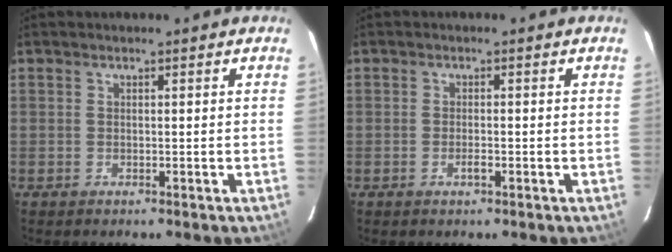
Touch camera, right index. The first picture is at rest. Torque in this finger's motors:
{"motor_torque": [-0.12, 0.03, -0.01, 0.00]}